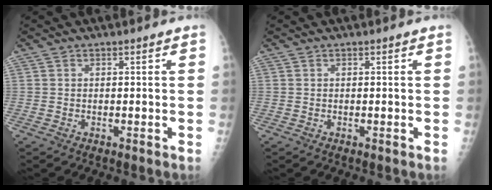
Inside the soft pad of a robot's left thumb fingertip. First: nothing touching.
{"total": 0.0}